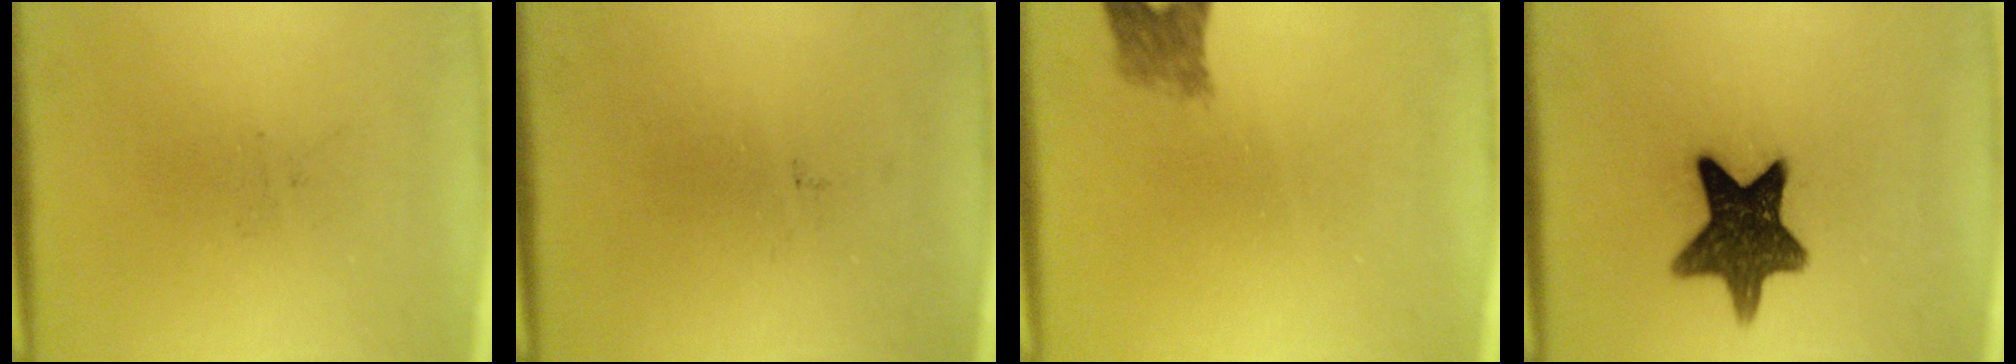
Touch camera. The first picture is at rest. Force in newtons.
{"total": 0.0}
{"total": 2.7}
{"total": 12.2}